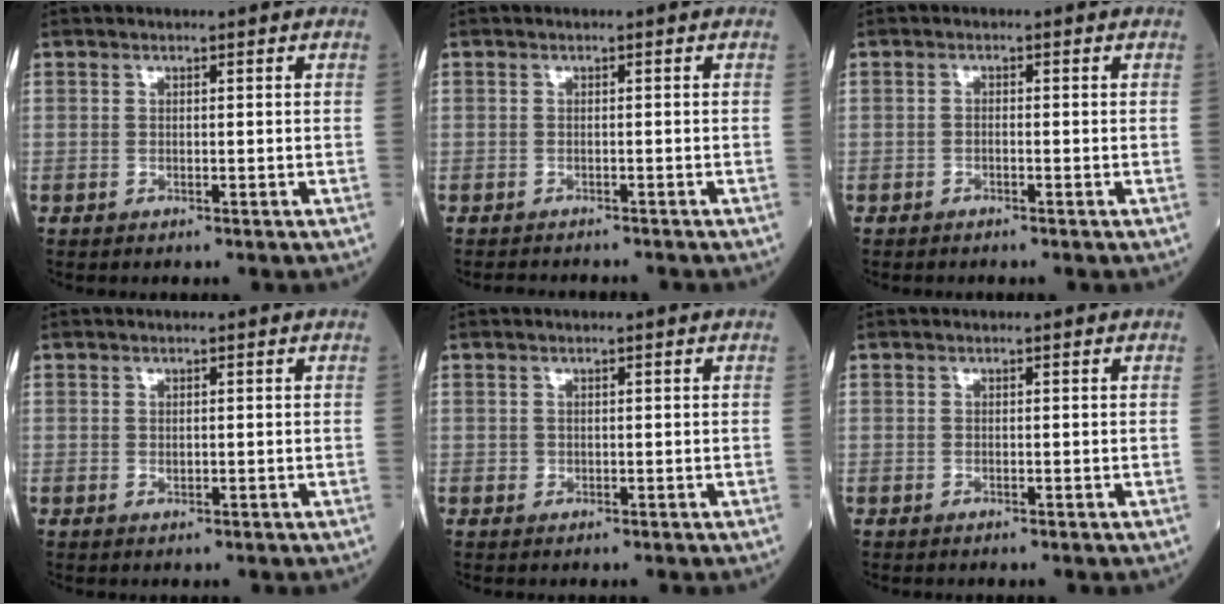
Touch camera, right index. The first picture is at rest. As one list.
[{"total": 3.3, "force": [-3.1, 1.1, 0.5], "torque": [-0.007, -0.006, -0.044]}, {"total": 0.7, "force": [-0.6, 0.0, 0.3], "torque": [-0.008, -0.001, -0.012]}, {"total": 0.5, "force": [0.0, 0.4, 0.4], "torque": [-0.004, 0.000, 0.002]}, {"total": 0.5, "force": [0.0, 0.5, 0.1], "torque": [0.004, 0.004, -0.002]}, {"total": 0.0}]